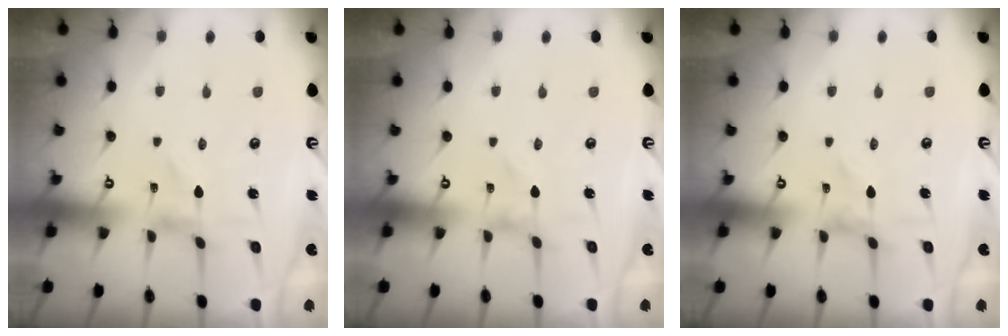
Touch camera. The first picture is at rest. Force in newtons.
{"total": 0.0}
{"total": 0.0}